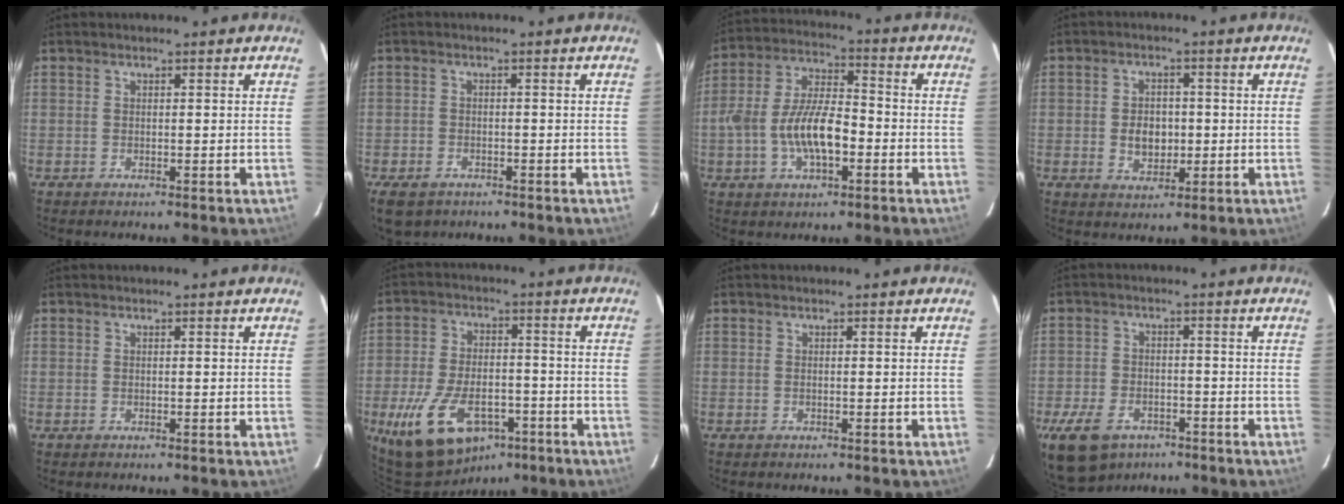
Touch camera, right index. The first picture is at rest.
{"total": 7.3, "force": [-4.6, 4.6, 3.3], "torque": [-0.088, -0.017, -0.077]}
{"total": 11.7, "force": [-3.1, 4.9, 10.1], "torque": [-0.203, 0.010, -0.055]}
{"total": 5.3, "force": [-0.3, 3.9, 3.5], "torque": [-0.064, 0.006, 0.001]}
{"total": 0.0}
{"total": 16.3, "force": [-8.5, 9.0, 10.6], "torque": [-0.216, -0.010, -0.132]}
{"total": 0.0}
{"total": 12.8, "force": [-8.1, 7.7, 6.2], "torque": [-0.159, -0.009, -0.132]}